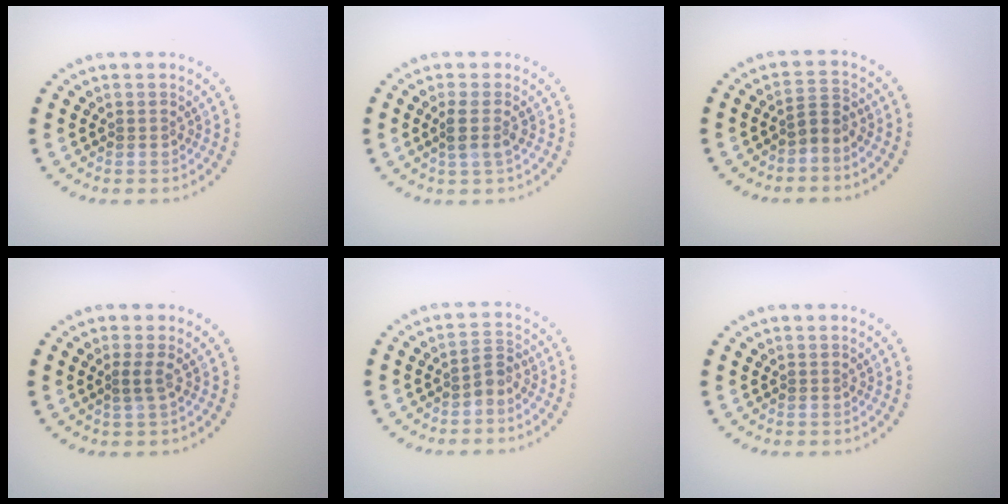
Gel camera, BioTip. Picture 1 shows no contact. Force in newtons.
{"total": 1.7, "press": 1.4, "slide": 1.0}
{"total": 1.9, "press": 1.4, "slide": 1.2}
{"total": 1.1, "press": 0.8, "slide": 0.8}
{"total": 1.5, "press": 1.3, "slide": 0.9}
{"total": 0.0}